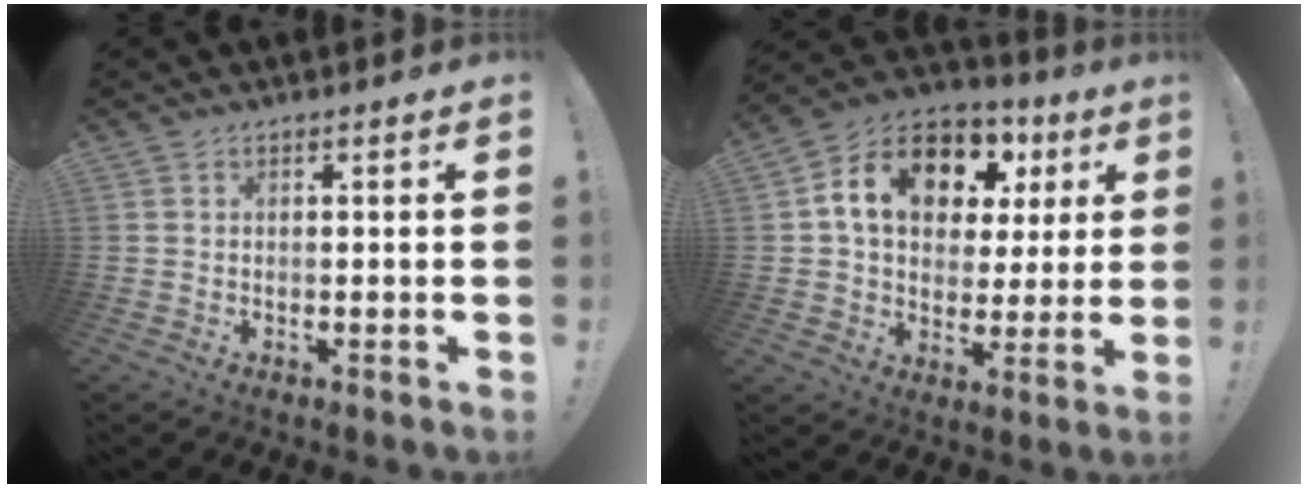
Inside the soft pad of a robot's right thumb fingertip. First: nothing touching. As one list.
[{"total": 17.0, "force": [7.0, 11.7, 10.2], "torque": [-0.159, -0.023, 0.130]}]